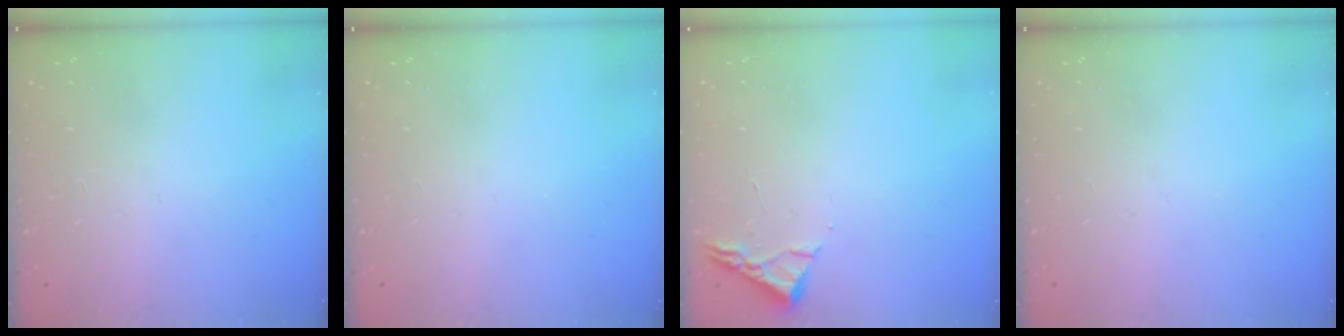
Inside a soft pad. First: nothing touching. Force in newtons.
{"total": 0.0}
{"total": 3.0, "press": 2.9, "slide": 0.4}
{"total": 0.0}